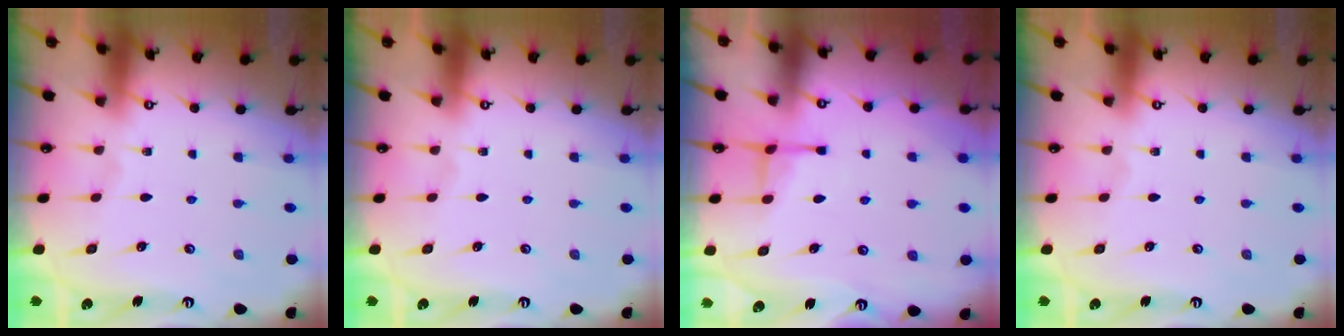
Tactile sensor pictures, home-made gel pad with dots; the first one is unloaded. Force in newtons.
{"total": 0.0}
{"total": 3.6, "press": 3.5, "slide": 0.7}
{"total": 0.0}